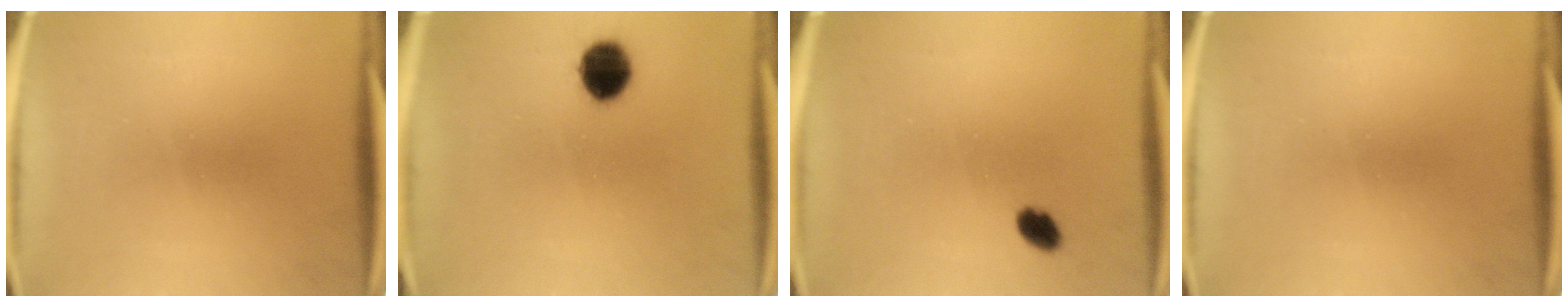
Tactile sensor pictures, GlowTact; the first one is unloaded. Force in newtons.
{"total": 8.3}
{"total": 2.8}
{"total": 0.0}